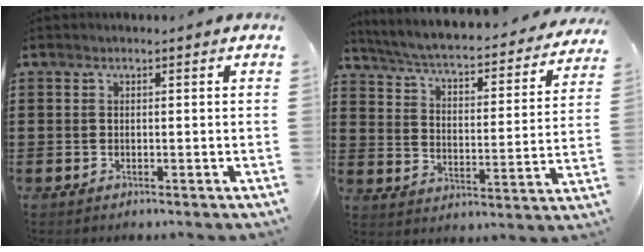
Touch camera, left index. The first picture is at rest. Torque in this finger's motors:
{"motor_torque": [1.40, -0.74, 1.05, 0.21]}